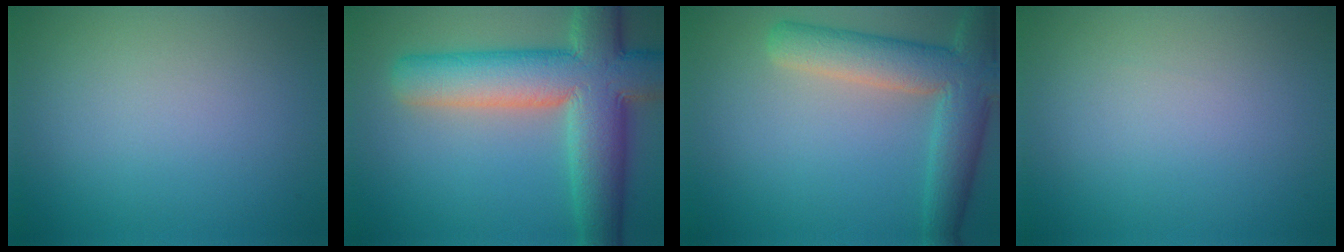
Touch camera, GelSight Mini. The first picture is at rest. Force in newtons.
{"total": 11.3, "press": 11.3, "slide": 0.9}
{"total": 6.9, "press": 6.9, "slide": 0.4}
{"total": 0.0}